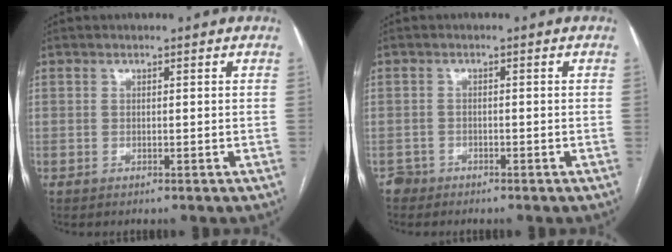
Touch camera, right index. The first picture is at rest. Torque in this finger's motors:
{"motor_torque": [-0.05, 0.00, 0.00, -0.01]}